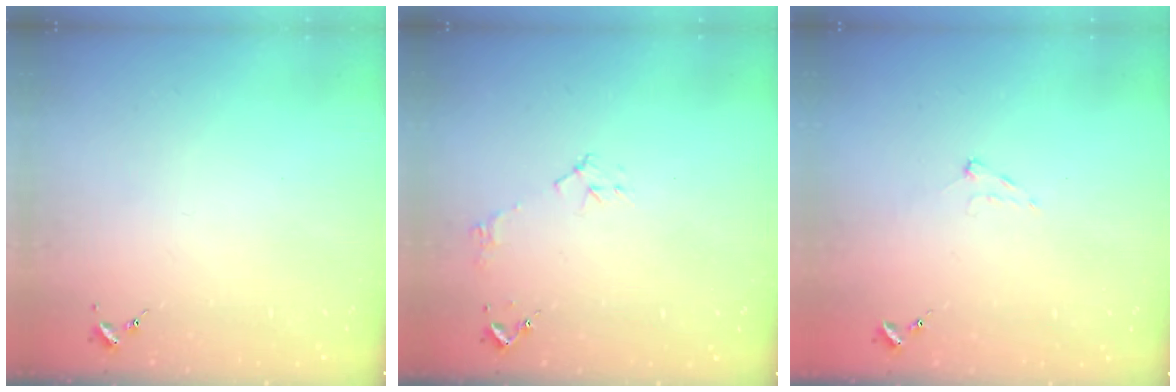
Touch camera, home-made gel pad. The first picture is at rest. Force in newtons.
{"total": 5.3, "press": 5.3, "slide": 0.7}
{"total": 6.0, "press": 6.0, "slide": 0.6}